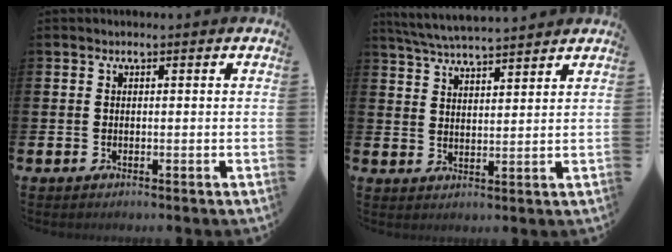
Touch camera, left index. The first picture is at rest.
{"total": 5.4, "force": [5.3, 0.2, 1.1], "torque": [-0.044, -0.023, 0.097]}